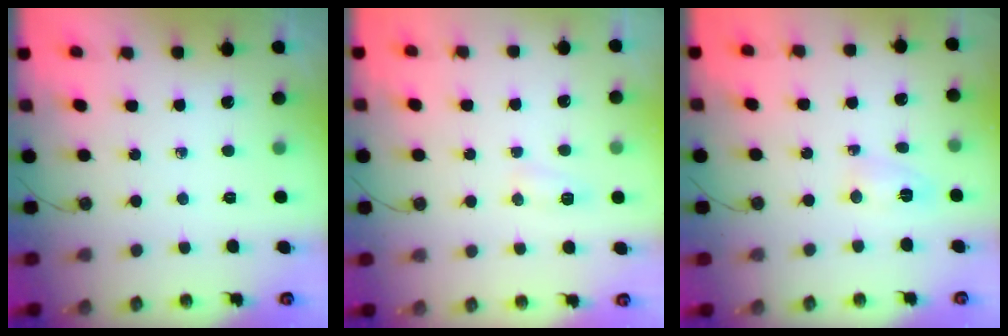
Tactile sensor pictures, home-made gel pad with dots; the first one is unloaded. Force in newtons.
{"total": 5.2, "press": 5.2, "slide": 0.6}
{"total": 9.2, "press": 3.8, "slide": 8.3}